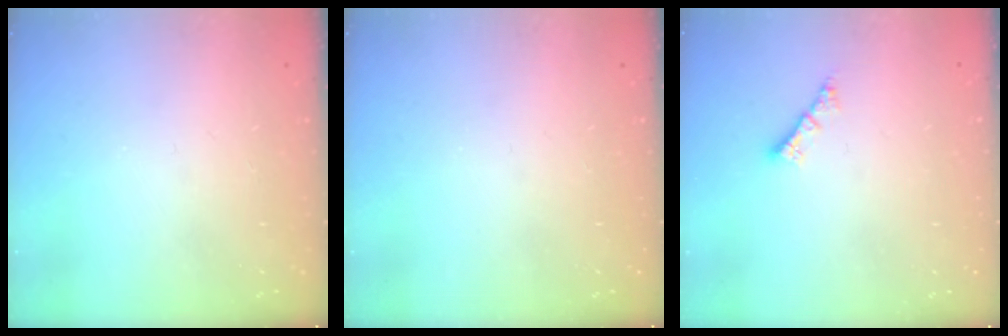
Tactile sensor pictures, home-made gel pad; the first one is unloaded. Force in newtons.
{"total": 0.0}
{"total": 2.4, "press": 2.4, "slide": 0.2}